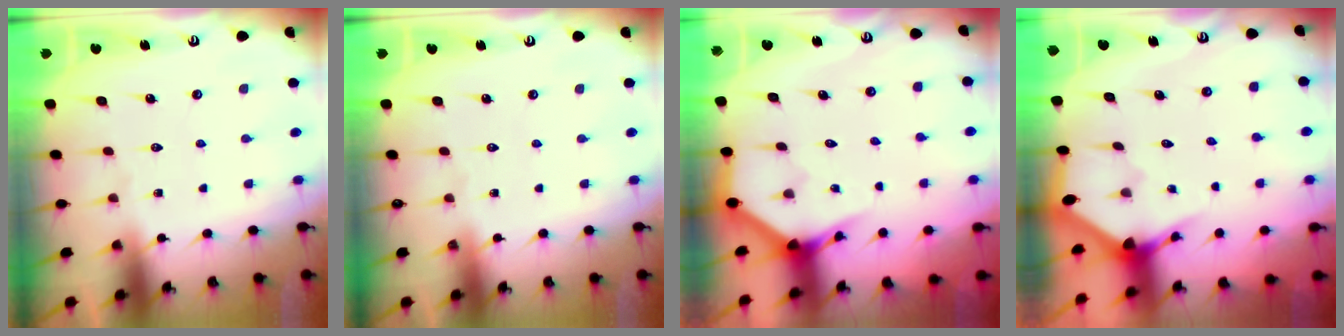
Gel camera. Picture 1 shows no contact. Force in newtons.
{"total": 0.0}
{"total": 3.7, "press": 3.7, "slide": 0.4}
{"total": 3.0, "press": 3.0, "slide": 0.2}